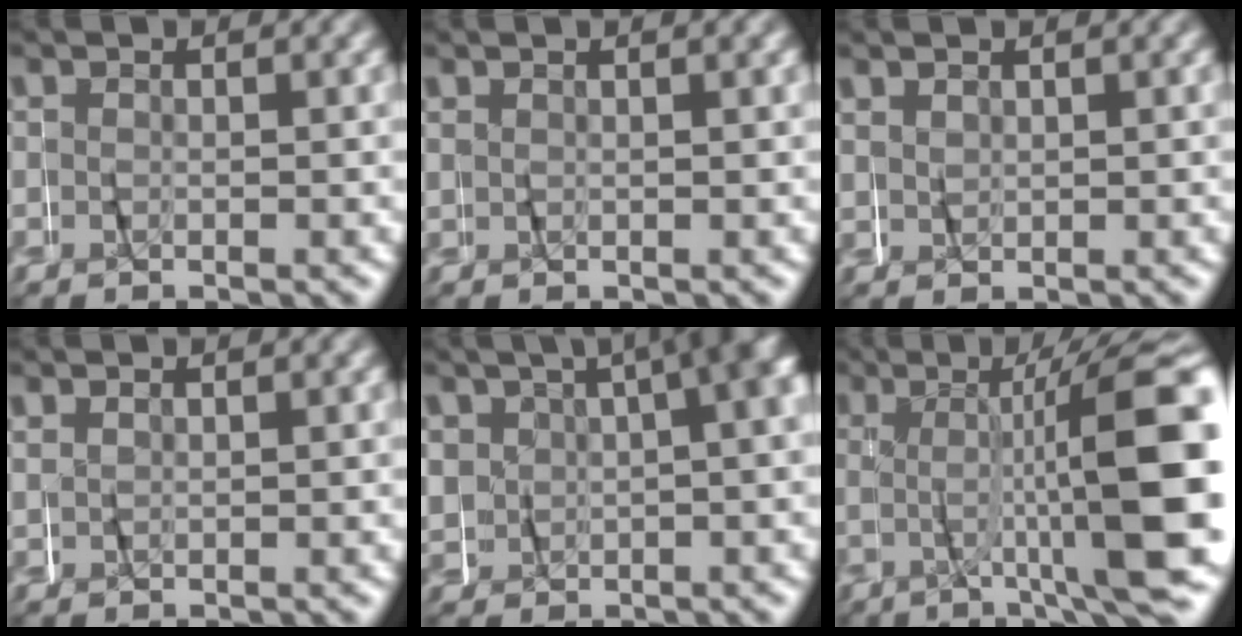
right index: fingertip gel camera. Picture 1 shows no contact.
{"total": 0.9, "force": [0.7, 0.0, 0.4], "torque": [-0.007, 0.005, 0.016]}
{"total": 0.9, "force": [0.8, 0.1, -0.2], "torque": [0.002, 0.002, 0.018]}
{"total": 0.8, "force": [0.7, 0.0, -0.3], "torque": [0.003, 0.003, 0.015]}
{"total": 12.6, "force": [3.4, 7.6, 9.5], "torque": [-0.098, 0.048, 0.039]}
{"total": 13.1, "force": [-0.7, 2.9, 12.8], "torque": [-0.190, 0.007, -0.005]}